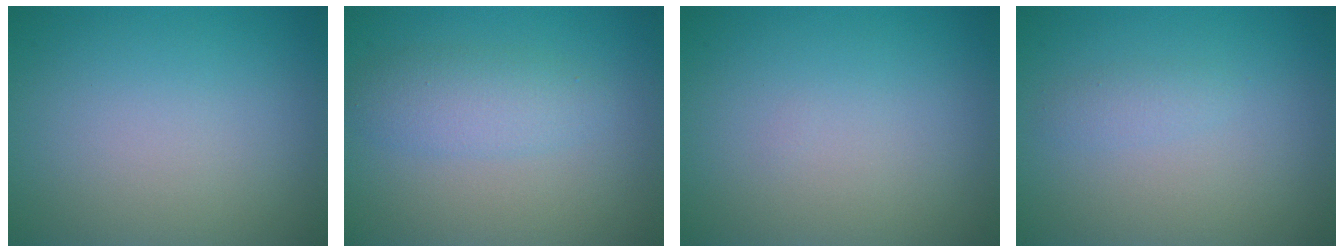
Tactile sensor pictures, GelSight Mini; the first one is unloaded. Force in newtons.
{"total": 2.8, "press": 2.8, "slide": 0.1}
{"total": 0.0}
{"total": 1.0, "press": 1.0, "slide": 0.1}